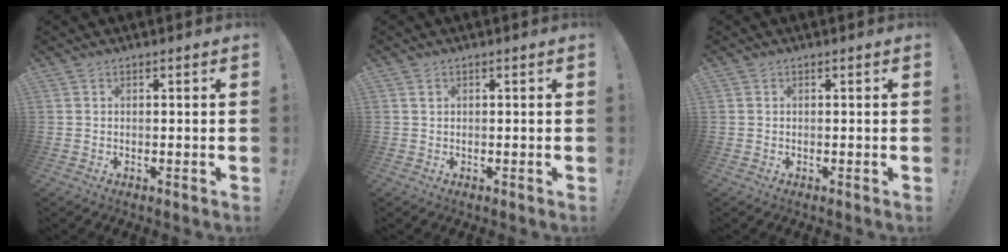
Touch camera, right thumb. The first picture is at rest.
{"total": 1.2, "force": [0.3, 1.1, 0.3], "torque": [0.009, -0.002, 0.002]}
{"total": 0.0}